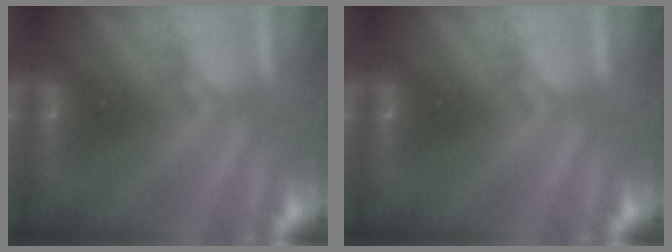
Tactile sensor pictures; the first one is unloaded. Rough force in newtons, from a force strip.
{"total": 0.0}